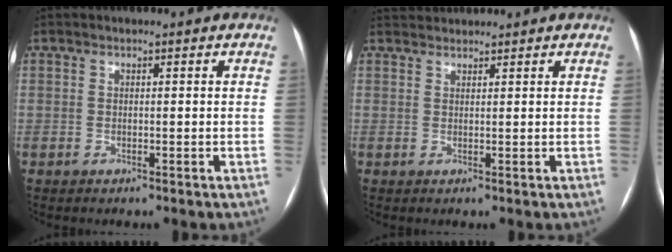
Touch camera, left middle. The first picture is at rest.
{"total": 2.4, "force": [2.4, 0.0, -0.2], "torque": [-0.004, 0.026, 0.051]}